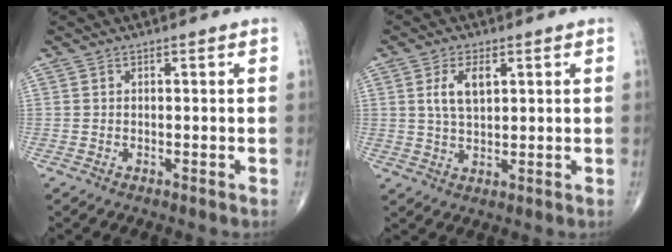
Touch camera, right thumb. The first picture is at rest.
{"total": 5.8, "force": [1.9, 2.9, 4.6], "torque": [-0.087, -0.005, 0.038]}